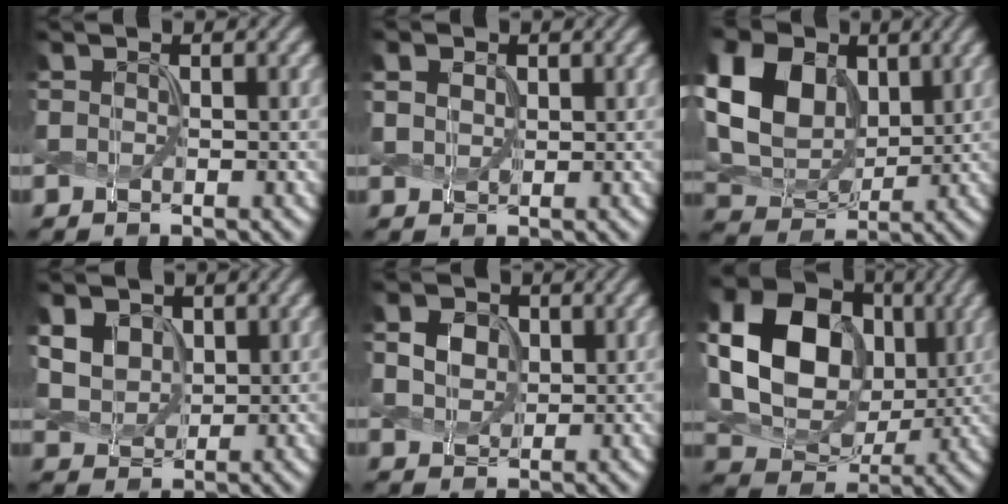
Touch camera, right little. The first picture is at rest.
{"total": 0.9, "force": [0.1, 0.8, 0.2], "torque": [-0.023, 0.001, 0.016]}
{"total": 8.6, "force": [1.6, 6.6, 5.3], "torque": [-0.143, 0.010, 0.030]}
{"total": 5.0, "force": [1.5, 4.0, 2.6], "torque": [-0.096, 0.009, 0.039]}
{"total": 2.4, "force": [0.0, 2.1, 1.1], "torque": [-0.038, 0.001, 0.000]}
{"total": 12.5, "force": [1.0, 9.8, 7.7], "torque": [-0.169, 0.003, 0.019]}